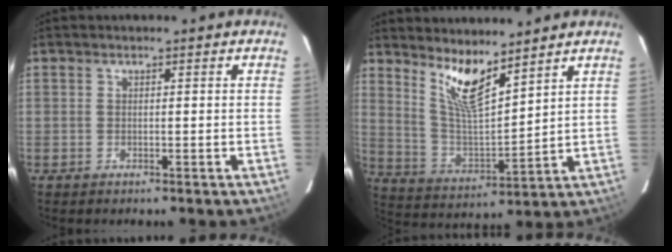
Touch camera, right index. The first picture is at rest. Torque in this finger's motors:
{"motor_torque": [0.15, 0.30, 0.23, 0.11]}